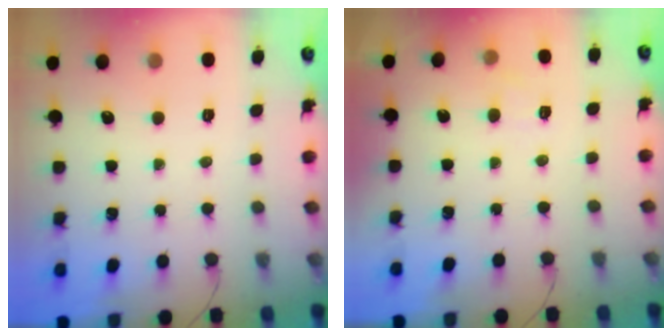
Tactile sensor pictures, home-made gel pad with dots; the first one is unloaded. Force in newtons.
{"total": 4.2, "press": 4.0, "slide": 1.2}